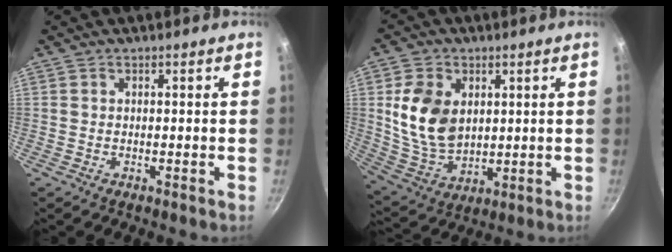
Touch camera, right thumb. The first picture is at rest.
{"total": 13.2, "force": [2.6, 9.3, 9.0], "torque": [-0.150, -0.022, 0.062]}